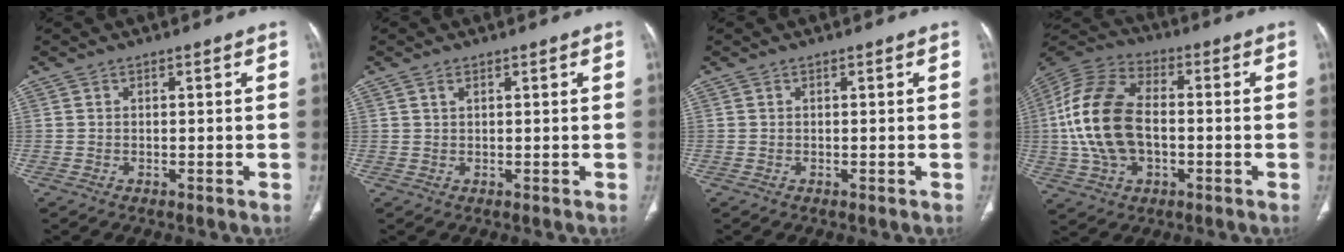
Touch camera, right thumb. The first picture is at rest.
{"total": 1.1, "force": [0.6, 0.5, 0.7], "torque": [-0.014, 0.003, 0.012]}
{"total": 0.0}
{"total": 18.1, "force": [-0.8, 11.2, 14.2], "torque": [-0.290, 0.024, -0.016]}